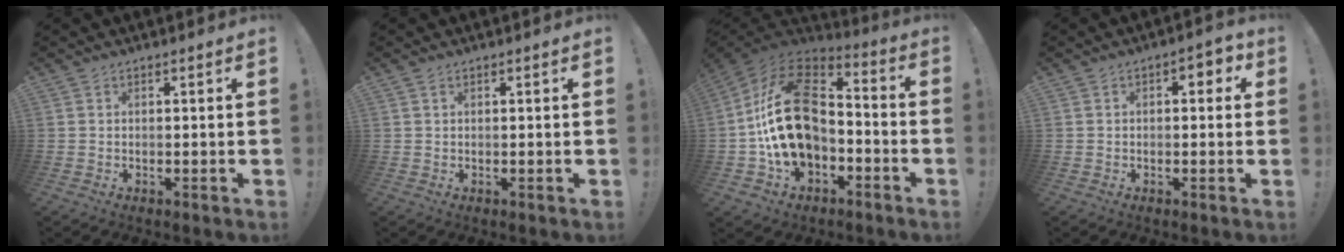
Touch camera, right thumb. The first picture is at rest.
{"total": 0.7, "force": [0.4, 0.4, 0.4], "torque": [-0.006, 0.000, 0.008]}
{"total": 23.0, "force": [-0.6, 15.9, 16.6], "torque": [-0.310, 0.024, 0.002]}
{"total": 3.4, "force": [0.0, 2.0, 2.8], "torque": [-0.036, 0.007, -0.007]}